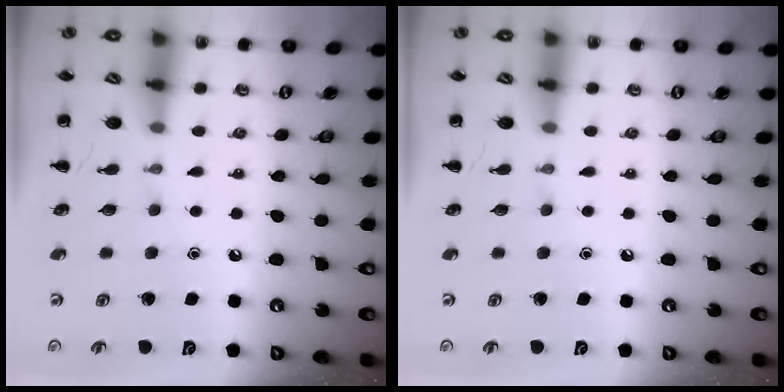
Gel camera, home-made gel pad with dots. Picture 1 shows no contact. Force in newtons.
{"total": 0.0}